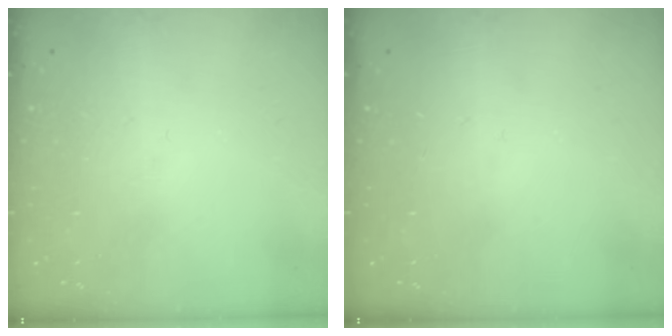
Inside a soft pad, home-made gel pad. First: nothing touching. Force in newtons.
{"total": 0.0}